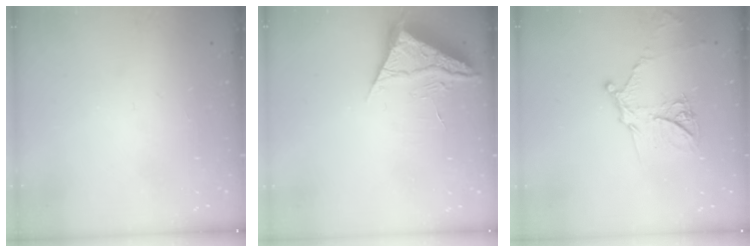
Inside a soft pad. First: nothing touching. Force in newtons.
{"total": 6.3, "press": 6.3, "slide": 0.9}
{"total": 13.6, "press": 13.6, "slide": 1.1}